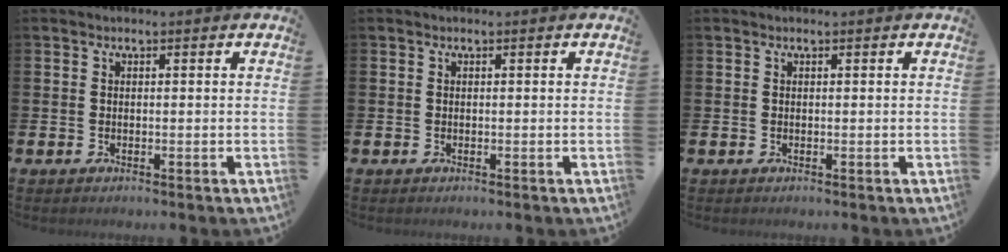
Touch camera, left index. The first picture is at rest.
{"total": 0.0}
{"total": 0.0}